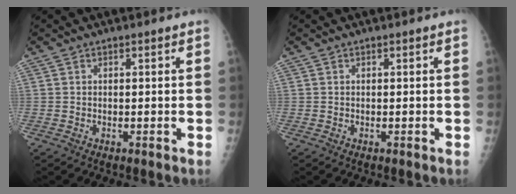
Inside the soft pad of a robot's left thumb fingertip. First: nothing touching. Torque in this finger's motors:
{"motor_torque": [0.02, 0.02, -0.05, -0.09, 0.00]}